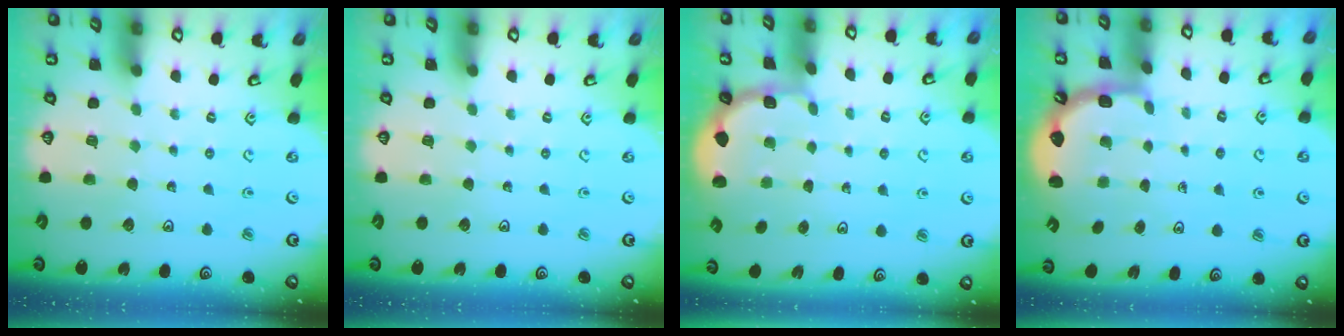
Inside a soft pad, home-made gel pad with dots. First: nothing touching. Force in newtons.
{"total": 0.0}
{"total": 1.9, "press": 1.8, "slide": 0.7}
{"total": 2.5, "press": 2.1, "slide": 1.3}